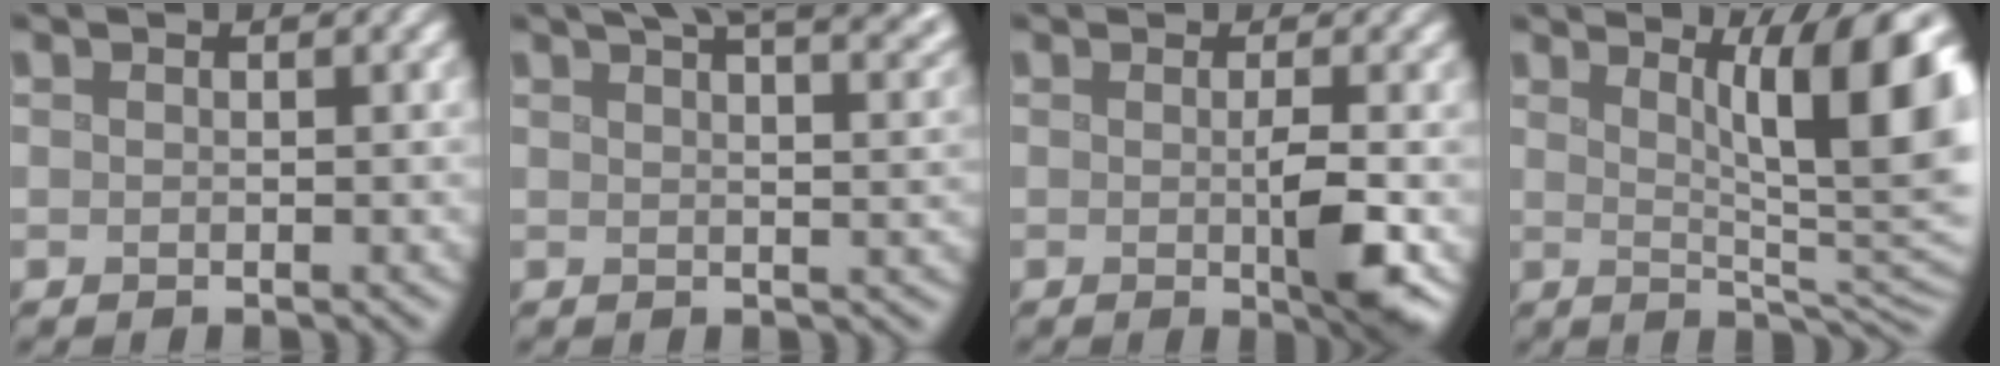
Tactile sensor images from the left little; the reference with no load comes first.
{"total": 11.7, "force": [7.8, 4.5, 7.5], "torque": [-0.057, 0.055, 0.072]}
{"total": 3.2, "force": [-0.3, 0.4, 3.2], "torque": [-0.051, -0.005, -0.002]}
{"total": 11.4, "force": [3.6, 2.9, 10.5], "torque": [-0.101, 0.006, 0.048]}